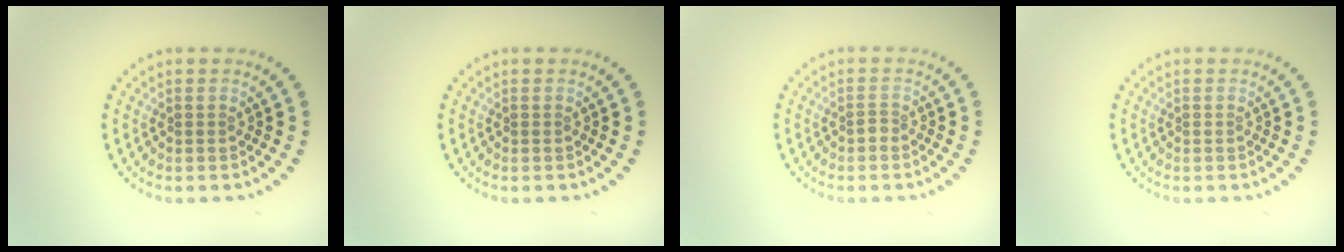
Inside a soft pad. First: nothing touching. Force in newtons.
{"total": 0.0}
{"total": 0.9, "press": 0.6, "slide": 0.7}
{"total": 0.0}